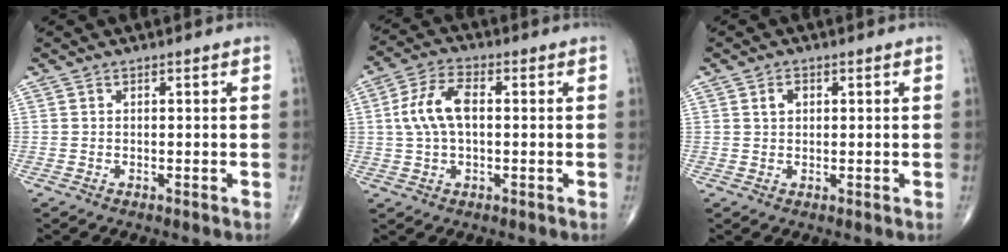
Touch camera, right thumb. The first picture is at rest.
{"total": 8.7, "force": [0.8, 4.6, 7.3], "torque": [-0.151, 0.019, 0.011]}
{"total": 2.0, "force": [0.7, 1.5, 1.2], "torque": [-0.018, 0.002, 0.012]}